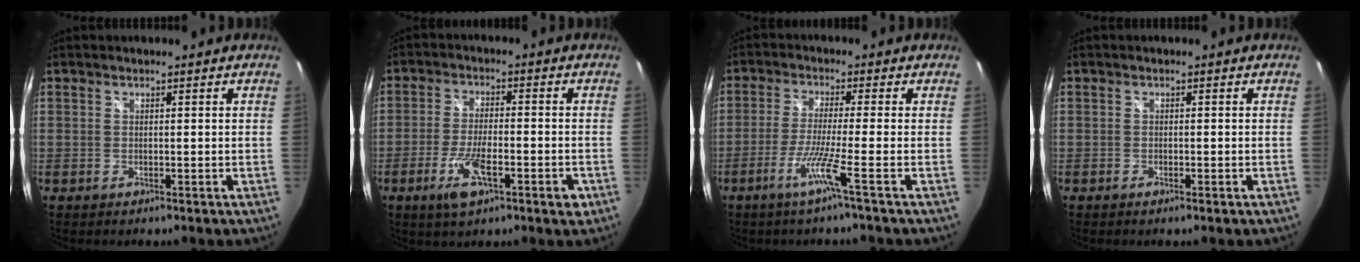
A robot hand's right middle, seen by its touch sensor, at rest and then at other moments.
{"total": 9.1, "force": [-4.1, 2.5, 7.7], "torque": [-0.153, -0.014, -0.072]}
{"total": 6.1, "force": [-3.0, -1.9, 4.9], "torque": [-0.115, -0.011, -0.061]}
{"total": 1.0, "force": [-0.5, 0.0, 0.8], "torque": [-0.012, -0.002, -0.010]}